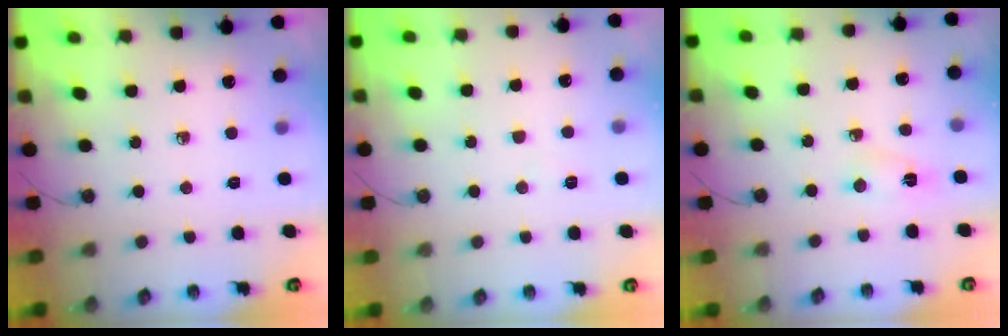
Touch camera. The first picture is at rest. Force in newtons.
{"total": 9.9, "press": 3.3, "slide": 9.3}
{"total": 2.2, "press": 2.1, "slide": 0.6}